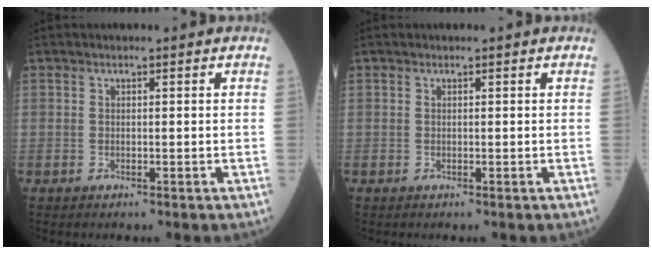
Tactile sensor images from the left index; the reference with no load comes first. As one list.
[{"total": 0.0}]